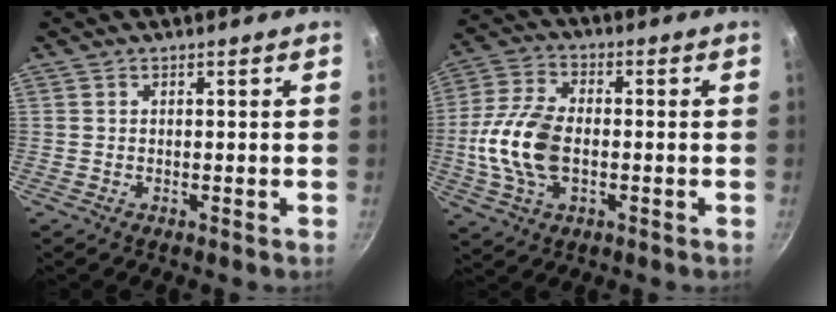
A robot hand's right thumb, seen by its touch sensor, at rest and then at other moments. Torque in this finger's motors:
{"motor_torque": [0.79, 1.01, 1.25, -1.00, 0.52]}